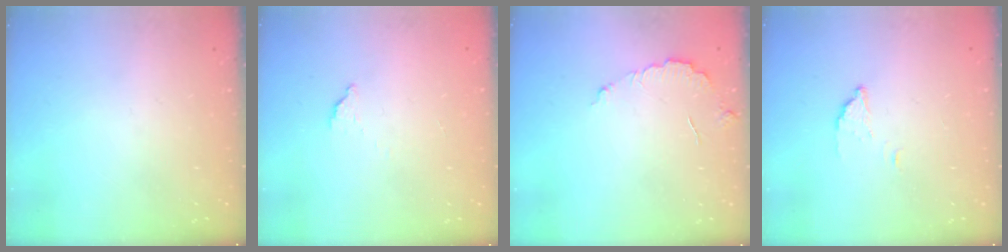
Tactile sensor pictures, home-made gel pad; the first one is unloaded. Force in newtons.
{"total": 2.6, "press": 2.6, "slide": 0.3}
{"total": 3.9, "press": 3.9, "slide": 0.2}
{"total": 2.2, "press": 2.2, "slide": 0.2}